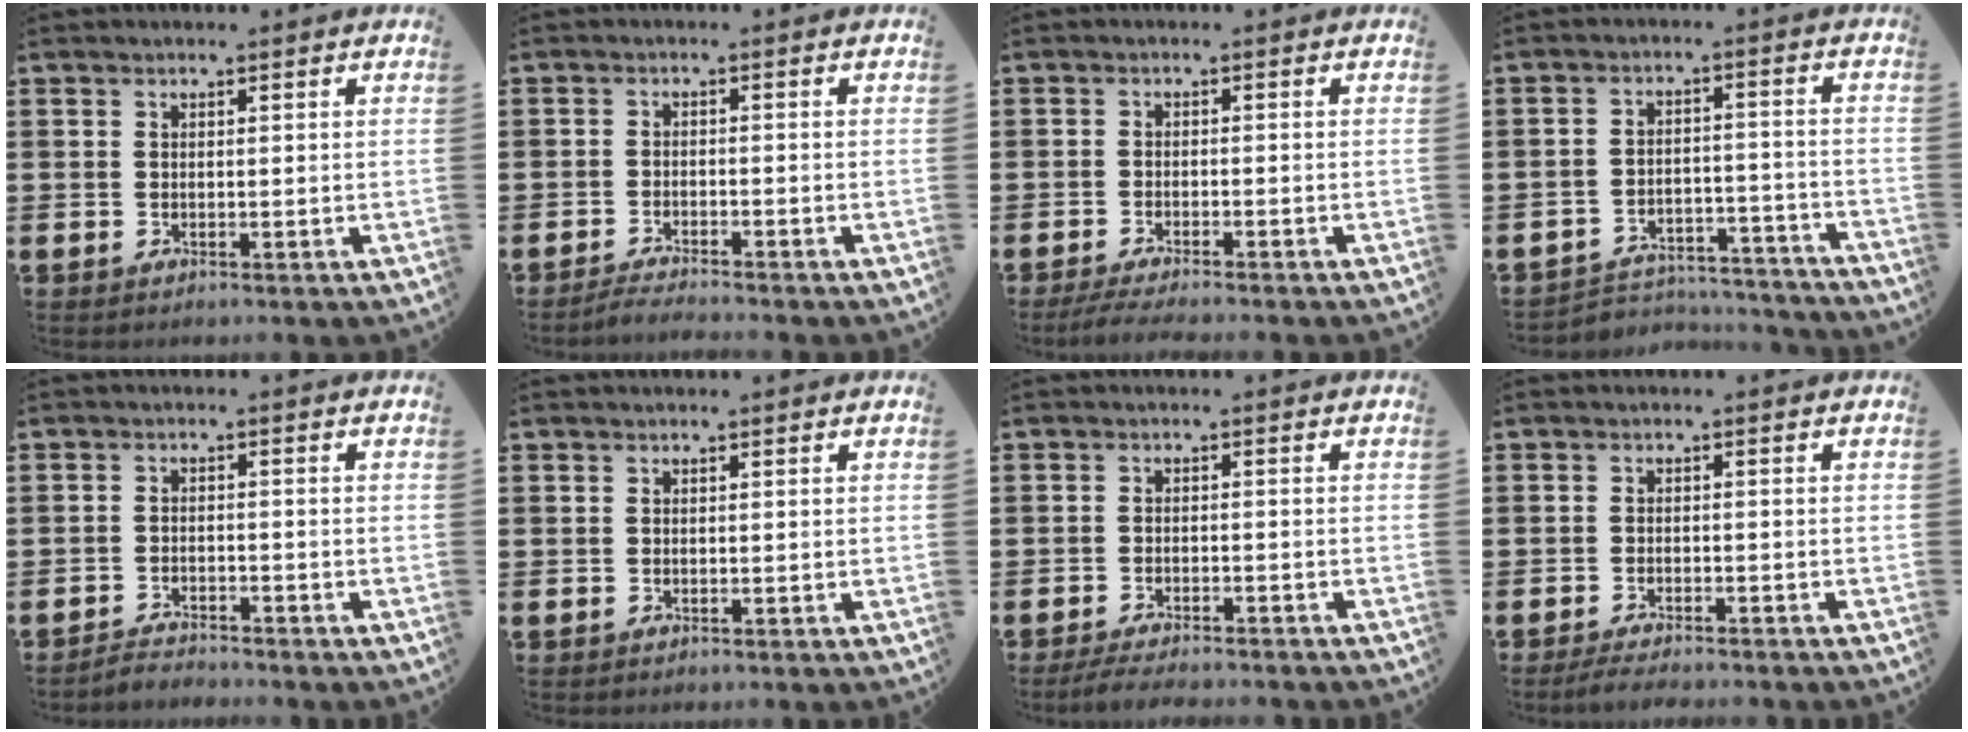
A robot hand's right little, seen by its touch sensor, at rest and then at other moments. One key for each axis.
{"total": 1.8, "fx": -1.8, "fy": -0.2, "fz": 0.4, "tx": -0.007, "ty": 0.003, "tz": -0.034}
{"total": 2.0, "fx": -1.7, "fy": -0.1, "fz": 1.0, "tx": -0.015, "ty": 0.002, "tz": -0.031}
{"total": 4.1, "fx": -3.9, "fy": 1.0, "fz": 0.6, "tx": -0.013, "ty": 0.008, "tz": -0.083}
{"total": 2.1, "fx": -2.1, "fy": 0.0, "fz": -0.2, "tx": -0.002, "ty": 0.005, "tz": -0.045}
{"total": 0.0}
{"total": 2.3, "fx": -2.1, "fy": 0.0, "fz": 0.9, "tx": -0.014, "ty": 0.006, "tz": -0.041}
{"total": 1.9, "fx": -1.7, "fy": 0.1, "fz": 0.7, "tx": -0.013, "ty": 0.003, "tz": -0.033}